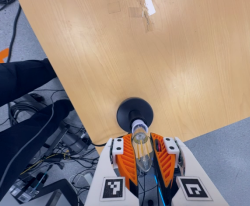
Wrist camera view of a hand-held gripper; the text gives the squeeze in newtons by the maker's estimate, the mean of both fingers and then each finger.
{"total": 21.7, "left": 23.2, "right": 20.2}